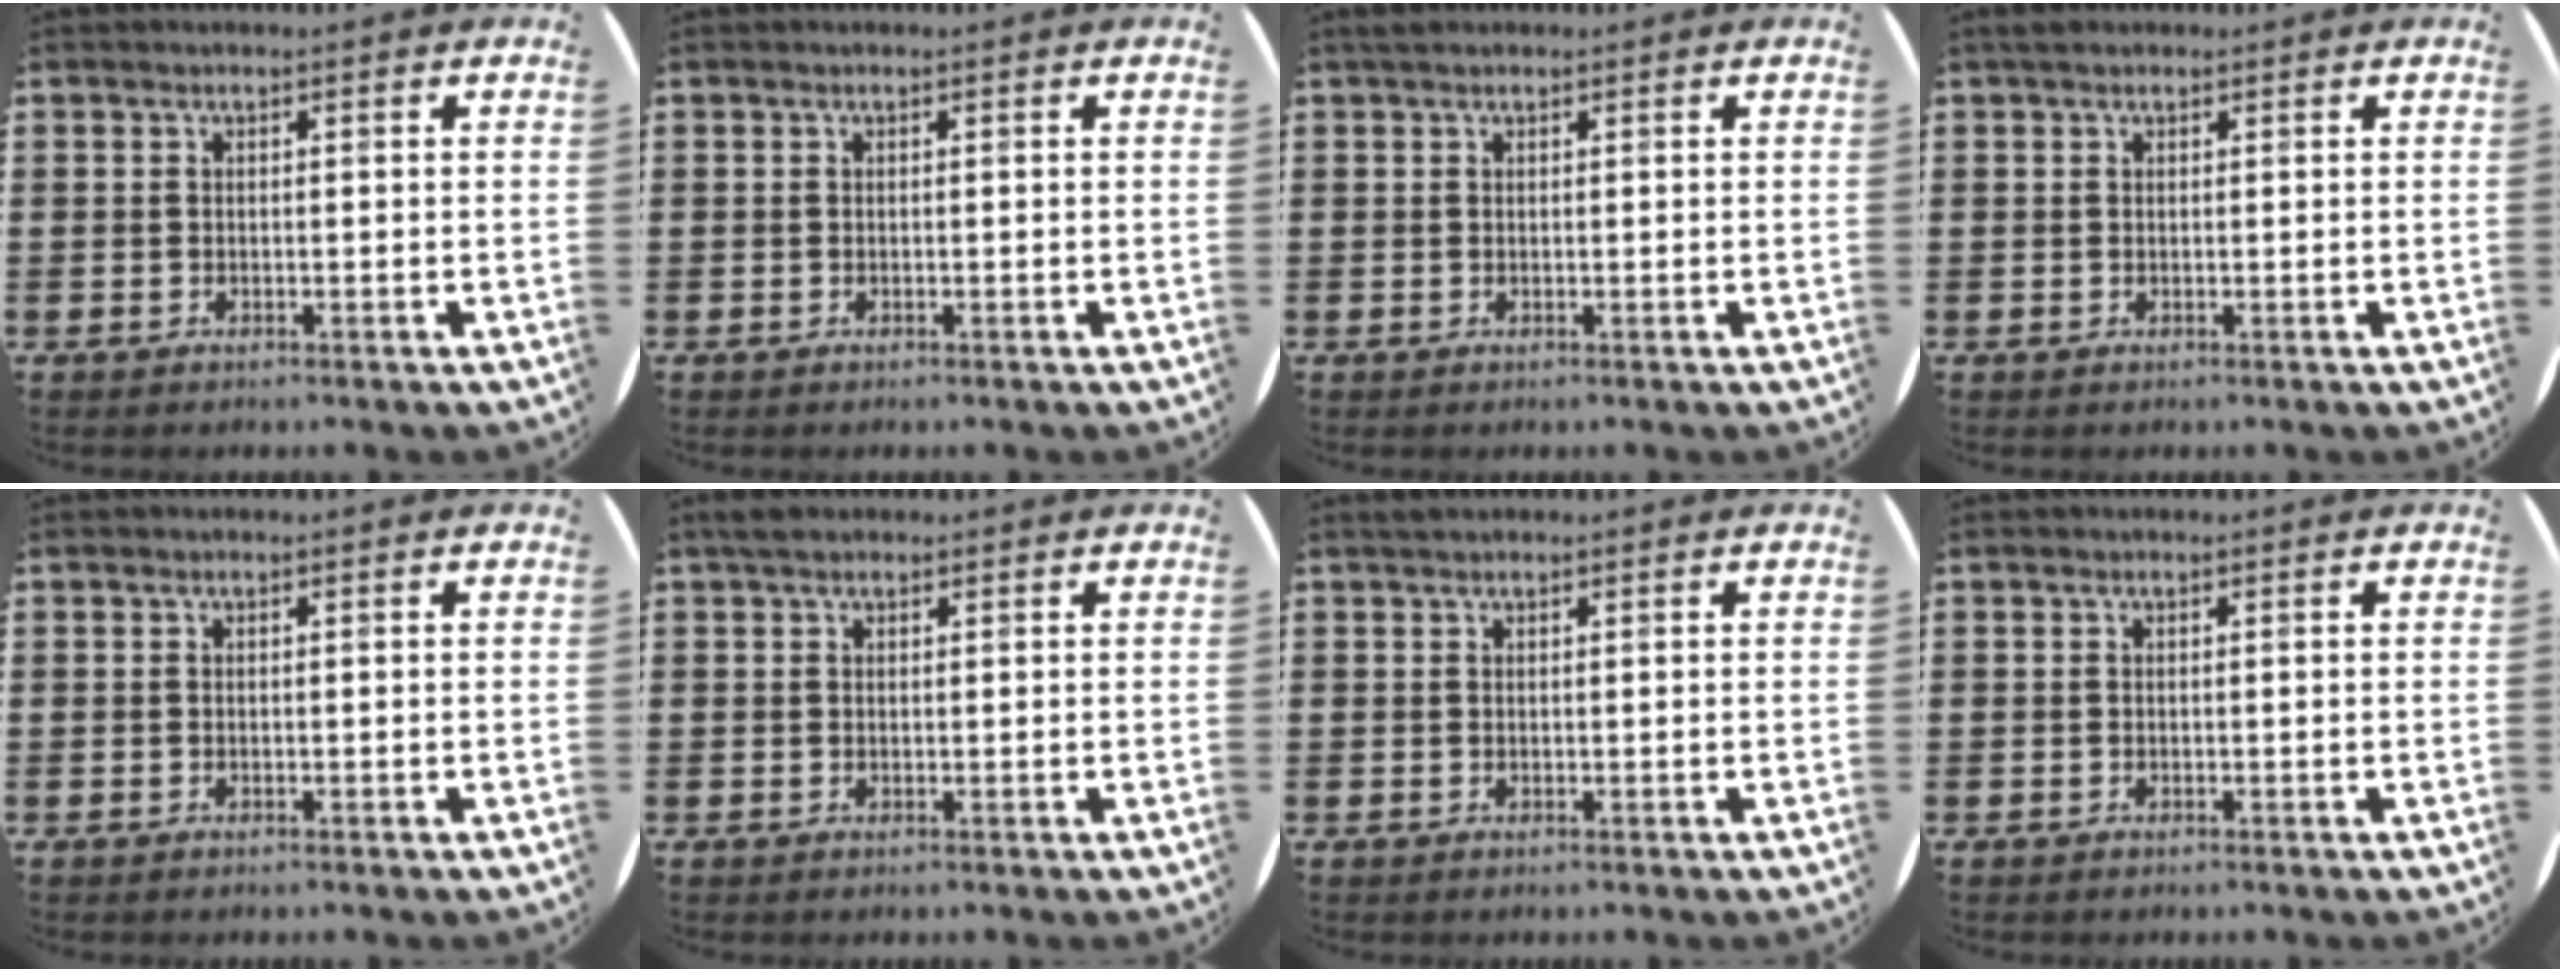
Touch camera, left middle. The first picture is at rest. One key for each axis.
{"total": 0.0}
{"total": 0.7, "fx": 0.6, "fy": 0.3, "fz": 0.2, "tx": -0.005, "ty": 0.004, "tz": 0.011}
{"total": 0.8, "fx": 0.6, "fy": 0.5, "fz": 0.3, "tx": 0.002, "ty": 0.003, "tz": 0.009}
{"total": 0.0}
{"total": 1.4, "fx": 1.1, "fy": 0.7, "fz": 0.5, "tx": -0.004, "ty": 0.003, "tz": 0.019}
{"total": 0.5, "fx": 0.5, "fy": 0.0, "fz": 0.0, "tx": -0.001, "ty": 0.001, "tz": 0.011}
{"total": 0.0}